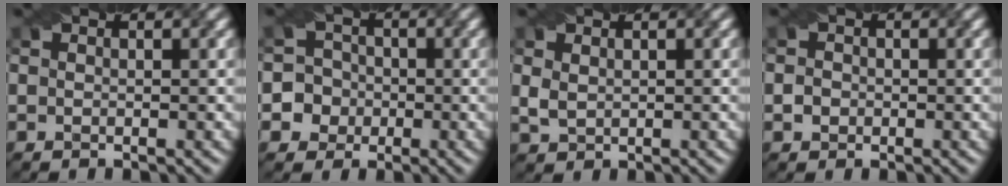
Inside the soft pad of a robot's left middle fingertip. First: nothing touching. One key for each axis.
{"total": 5.8, "fx": -1.8, "fy": 5.4, "fz": 0.5, "tx": 0.002, "ty": 0.014, "tz": -0.057}
{"total": 1.6, "fx": 0.5, "fy": 1.2, "fz": 1.0, "tx": -0.025, "ty": 0.001, "tz": 0.014}
{"total": 1.0, "fx": -0.3, "fy": 0.9, "fz": 0.2, "tx": 0.000, "ty": 0.003, "tz": -0.008}